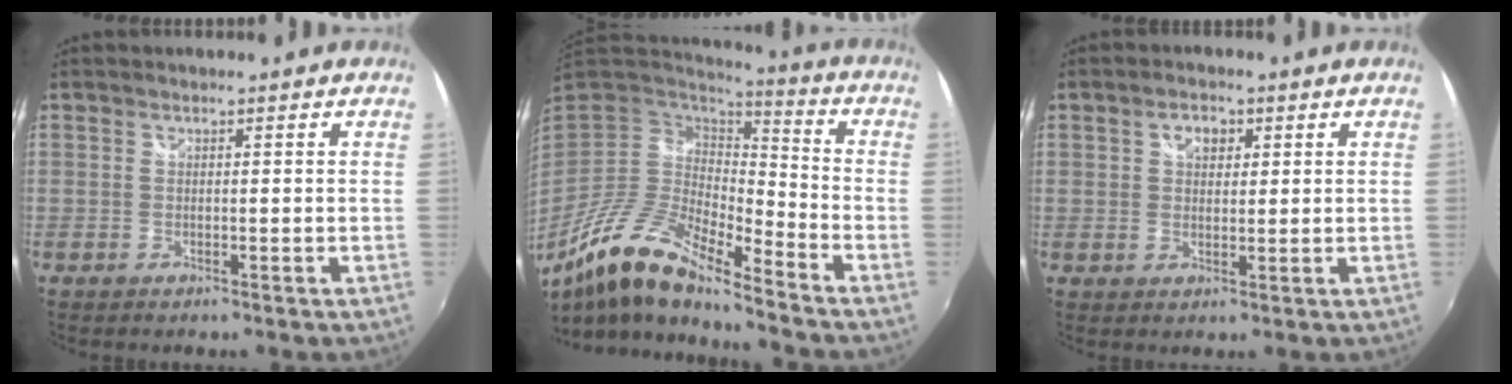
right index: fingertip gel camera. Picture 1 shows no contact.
{"total": 16.0, "force": [-11.2, 3.3, 11.0], "torque": [-0.202, -0.024, -0.221]}
{"total": 3.3, "force": [1.2, 2.3, 2.0], "torque": [-0.027, 0.009, 0.020]}